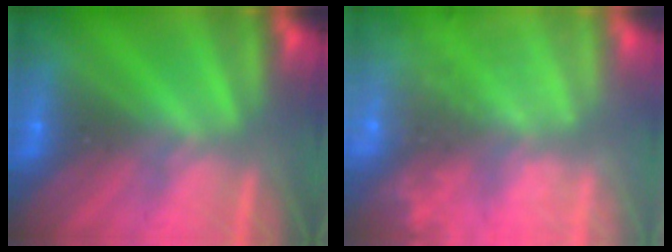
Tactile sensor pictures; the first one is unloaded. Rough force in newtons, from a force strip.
{"total": 8.8}